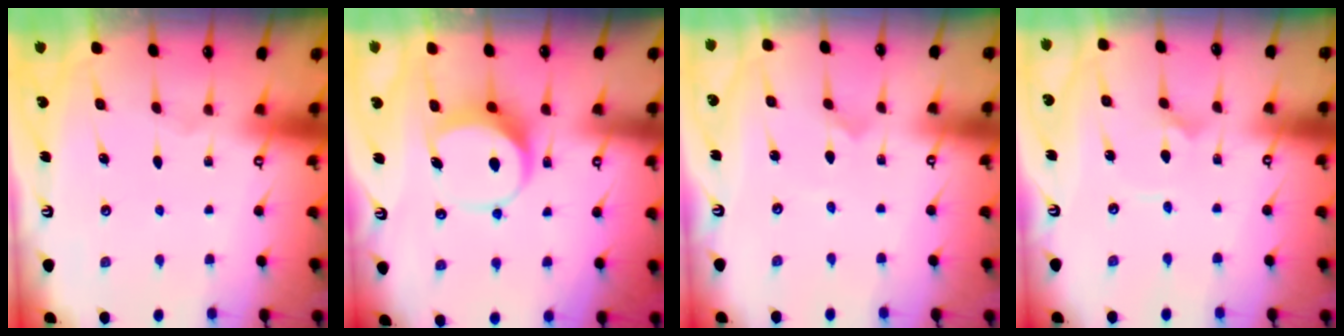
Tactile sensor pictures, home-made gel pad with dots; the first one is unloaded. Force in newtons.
{"total": 7.0, "press": 7.0, "slide": 0.9}
{"total": 0.0}
{"total": 2.3, "press": 2.3, "slide": 0.2}